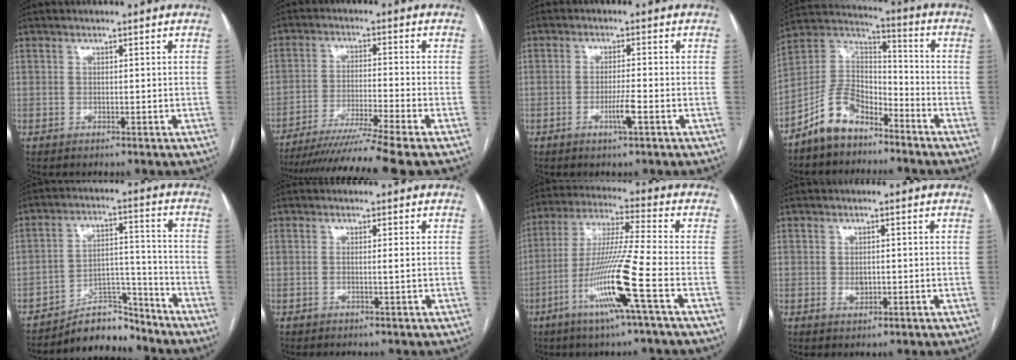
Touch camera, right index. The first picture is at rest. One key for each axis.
{"total": 14.2, "fx": -12.0, "fy": -2.7, "fz": 7.2, "tx": -0.110, "ty": -0.037, "tz": -0.193}
{"total": 3.4, "fx": -1.4, "fy": -0.1, "fz": 3.0, "tx": -0.058, "ty": -0.005, "tz": -0.026}
{"total": 10.5, "fx": -7.4, "fy": 5.5, "fz": 5.0, "tx": -0.108, "ty": 0.029, "tz": -0.146}
{"total": 8.3, "fx": -7.9, "fy": 2.4, "fz": 1.1, "tx": -0.008, "ty": 0.043, "tz": -0.132}
{"total": 0.9, "fx": -0.1, "fy": -0.2, "fz": 0.9, "tx": -0.019, "ty": 0.000, "tz": -0.002}
{"total": 14.2, "fx": -5.6, "fy": -1.5, "fz": 12.9, "tx": -0.257, "ty": -0.016, "tz": -0.111}
{"total": 2.0, "fx": -0.2, "fy": 1.3, "fz": 1.5, "tx": -0.025, "ty": 0.000, "tz": 0.000}